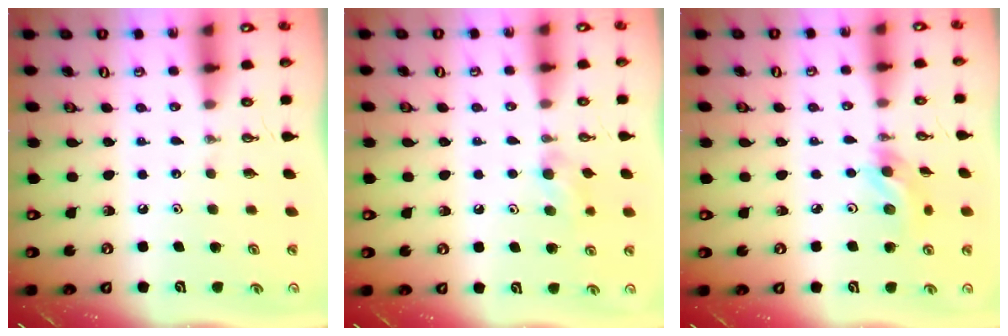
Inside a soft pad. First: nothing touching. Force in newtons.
{"total": 6.4, "press": 6.3, "slide": 1.4}
{"total": 8.5, "press": 8.2, "slide": 2.2}